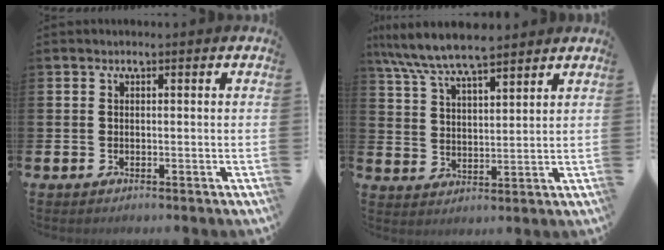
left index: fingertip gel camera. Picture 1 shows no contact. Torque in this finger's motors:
{"motor_torque": [0.93, -0.85, 1.05, 0.21]}